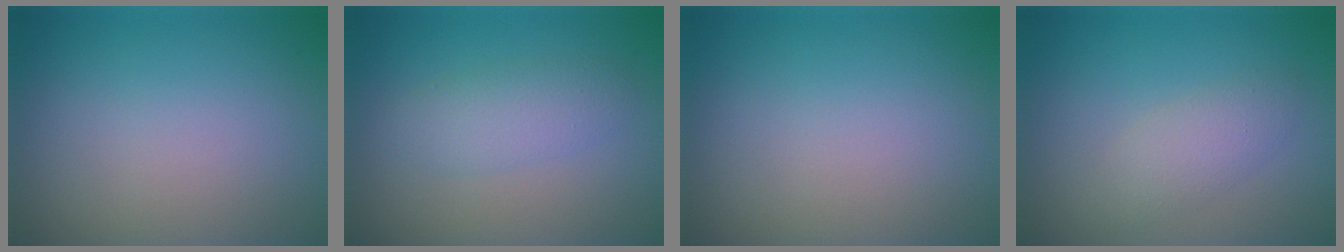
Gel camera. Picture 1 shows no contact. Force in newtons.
{"total": 2.7, "press": 2.7, "slide": 0.1}
{"total": 0.0}
{"total": 2.4, "press": 2.4, "slide": 0.1}